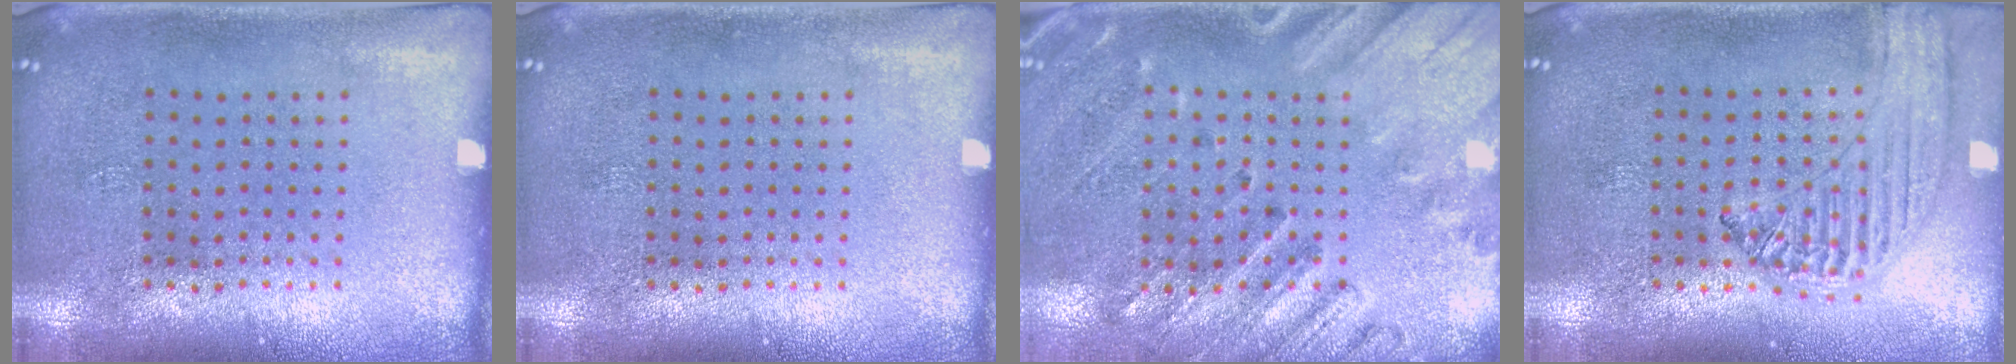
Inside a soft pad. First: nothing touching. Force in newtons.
{"total": 0.0}
{"total": 2.4, "press": 2.0, "slide": 1.4}
{"total": 1.2, "press": 1.2, "slide": 0.1}